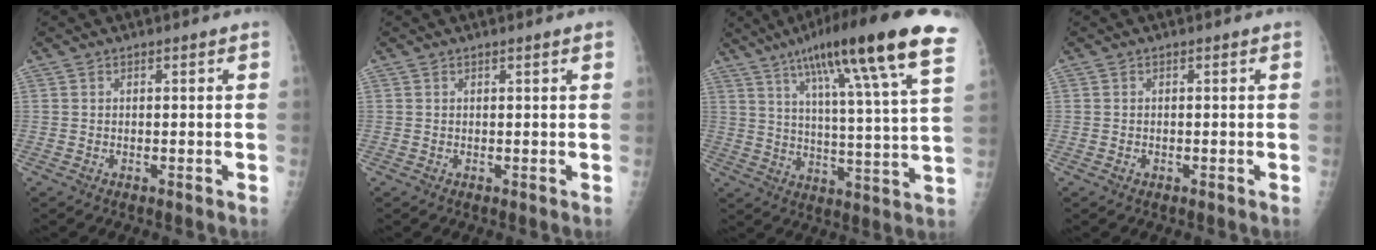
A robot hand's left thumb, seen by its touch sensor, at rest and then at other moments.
{"total": 1.0, "force": [0.7, -0.1, 0.7], "torque": [-0.011, 0.002, 0.009]}
{"total": 24.1, "force": [14.0, 2.7, 19.5], "torque": [-0.289, -0.025, 0.199]}
{"total": 0.6, "force": [-0.2, 0.5, 0.2], "torque": [-0.003, 0.001, -0.004]}